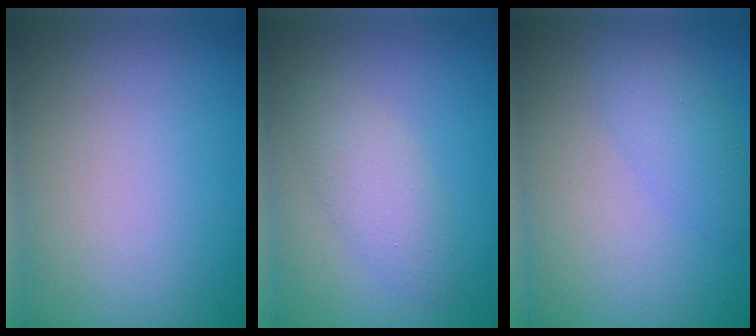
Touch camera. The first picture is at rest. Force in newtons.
{"total": 2.7, "press": 2.7, "slide": 0.1}
{"total": 2.2, "press": 2.2, "slide": 0.0}